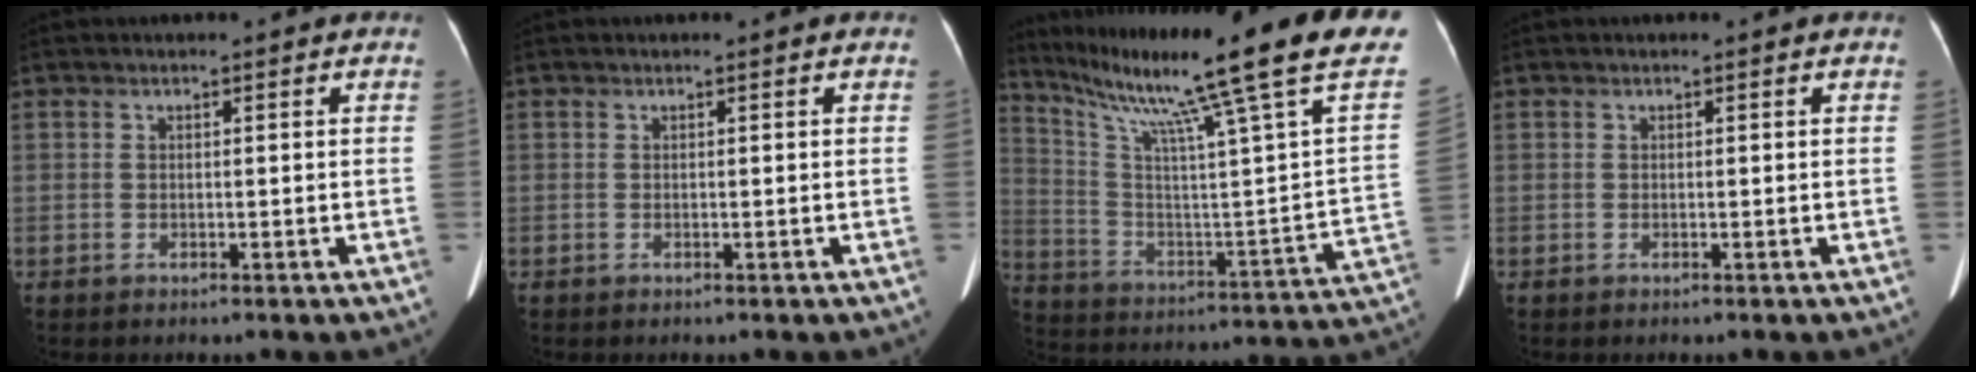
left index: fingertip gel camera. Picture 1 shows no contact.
{"total": 0.0}
{"total": 28.6, "force": [20.5, -1.0, 19.8], "torque": [-0.324, -0.055, 0.296]}
{"total": 0.0}